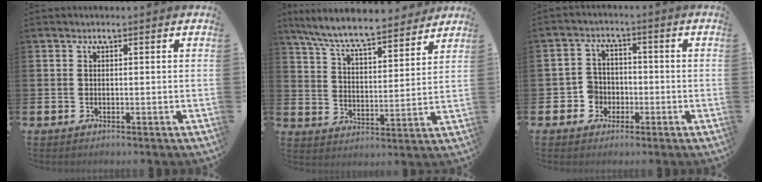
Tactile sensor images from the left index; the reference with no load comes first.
{"total": 8.4, "force": [7.9, 1.0, 2.8], "torque": [-0.088, -0.052, 0.139]}
{"total": 4.0, "force": [-1.5, 3.6, 0.6], "torque": [-0.022, 0.005, -0.034]}